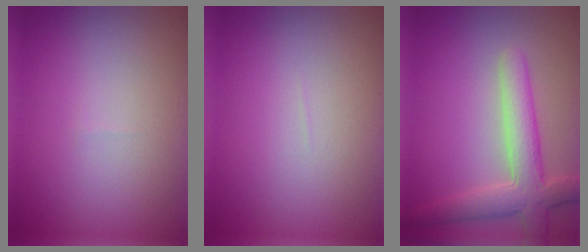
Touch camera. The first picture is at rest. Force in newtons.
{"total": 0.0}
{"total": 5.1, "press": 5.0, "slide": 0.5}